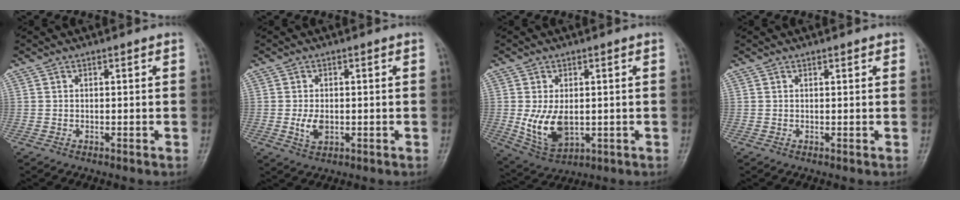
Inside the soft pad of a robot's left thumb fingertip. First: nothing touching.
{"total": 3.6, "force": [-0.7, 2.2, 2.7], "torque": [-0.050, -0.004, -0.007]}
{"total": 8.8, "force": [-0.7, 5.5, 6.9], "torque": [-0.119, -0.012, 0.005]}
{"total": 0.9, "force": [0.6, 0.4, 0.5], "torque": [-0.004, -0.001, 0.004]}